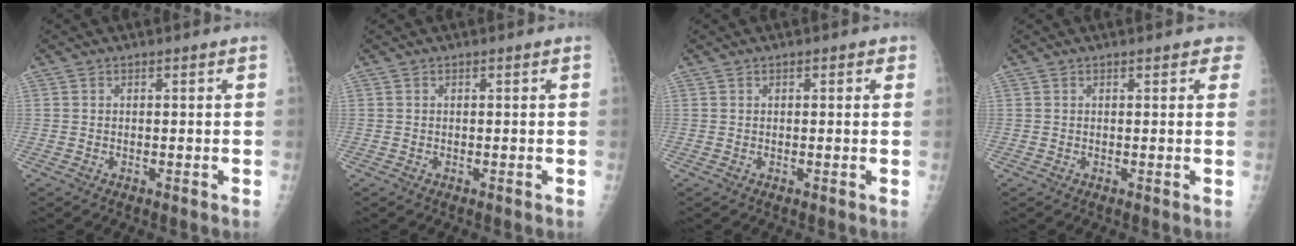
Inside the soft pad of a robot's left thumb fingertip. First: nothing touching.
{"total": 0.0}
{"total": 1.3, "force": [0.7, 0.8, 0.9], "torque": [-0.001, 0.001, 0.004]}
{"total": 2.6, "force": [1.8, 1.2, 1.4], "torque": [0.010, 0.003, 0.015]}